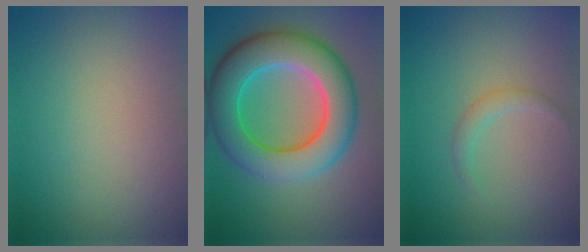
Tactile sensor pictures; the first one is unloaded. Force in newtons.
{"total": 10.2, "press": 10.2, "slide": 0.5}
{"total": 1.1, "press": 1.1, "slide": 0.1}